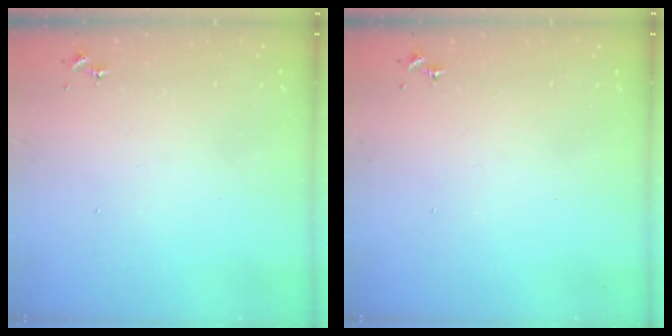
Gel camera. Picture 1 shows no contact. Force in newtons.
{"total": 0.0}